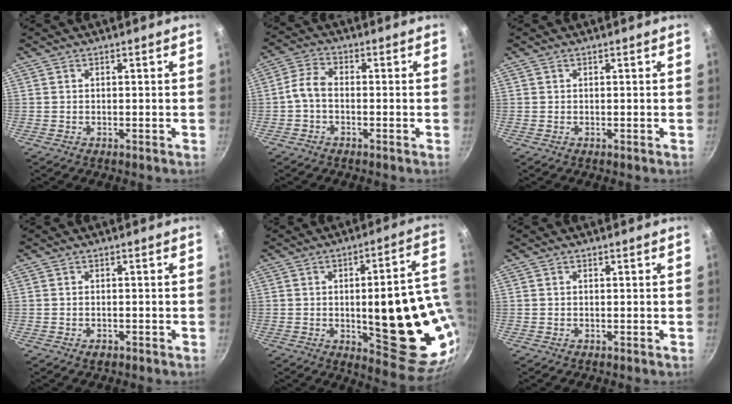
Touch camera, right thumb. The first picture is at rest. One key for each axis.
{"total": 4.1, "fx": -1.3, "fy": 2.4, "fz": 3.0, "tx": -0.068, "ty": 0.024, "tz": -0.035}
{"total": 0.0}
{"total": 1.3, "fx": -0.8, "fy": 0.8, "fz": 0.7, "tx": -0.014, "ty": 0.003, "tz": -0.009}
{"total": 25.2, "fx": -1.1, "fy": 8.5, "fz": 23.7, "tx": -0.276, "ty": -0.017, "tz": -0.002}
{"total": 0.0}